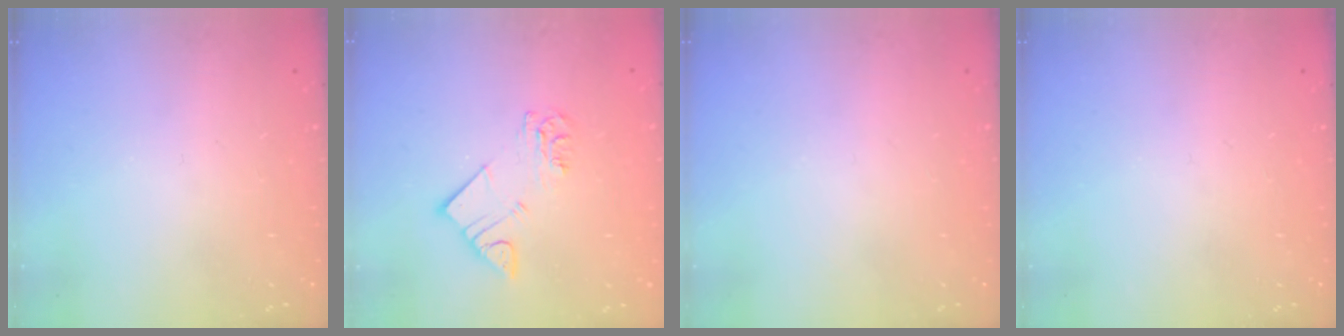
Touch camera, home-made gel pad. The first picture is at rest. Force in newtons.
{"total": 5.9, "press": 5.9, "slide": 0.4}
{"total": 0.0}
{"total": 0.0}